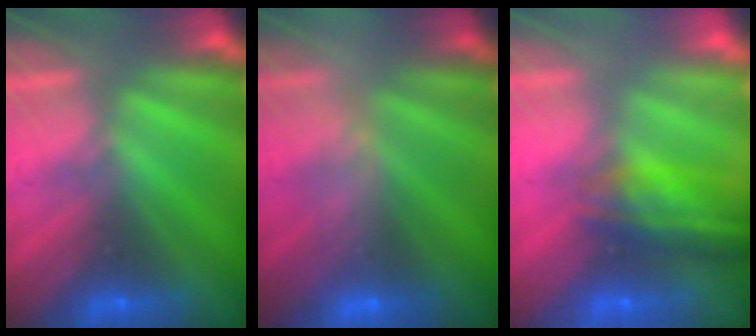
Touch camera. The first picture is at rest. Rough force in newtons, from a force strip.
{"total": 2.5}
{"total": 7.0}